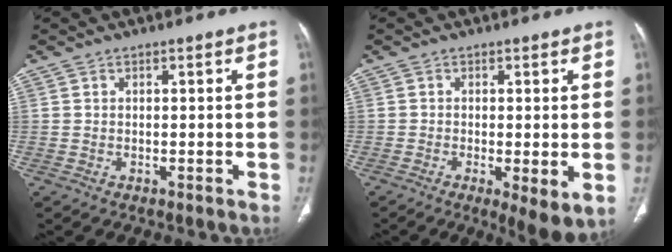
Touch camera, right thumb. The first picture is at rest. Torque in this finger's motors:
{"motor_torque": [-0.44, 0.09, -0.26, 0.08, -0.07]}